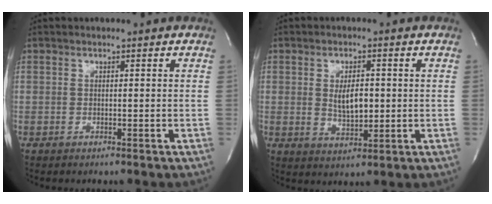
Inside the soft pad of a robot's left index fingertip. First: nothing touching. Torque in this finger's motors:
{"motor_torque": [0.18, 0.04, 0.13, 0.03]}